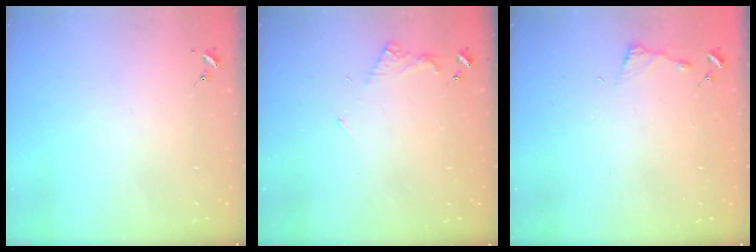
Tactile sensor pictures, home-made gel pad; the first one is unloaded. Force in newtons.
{"total": 4.9, "press": 4.9, "slide": 0.5}
{"total": 3.3, "press": 3.3, "slide": 0.4}